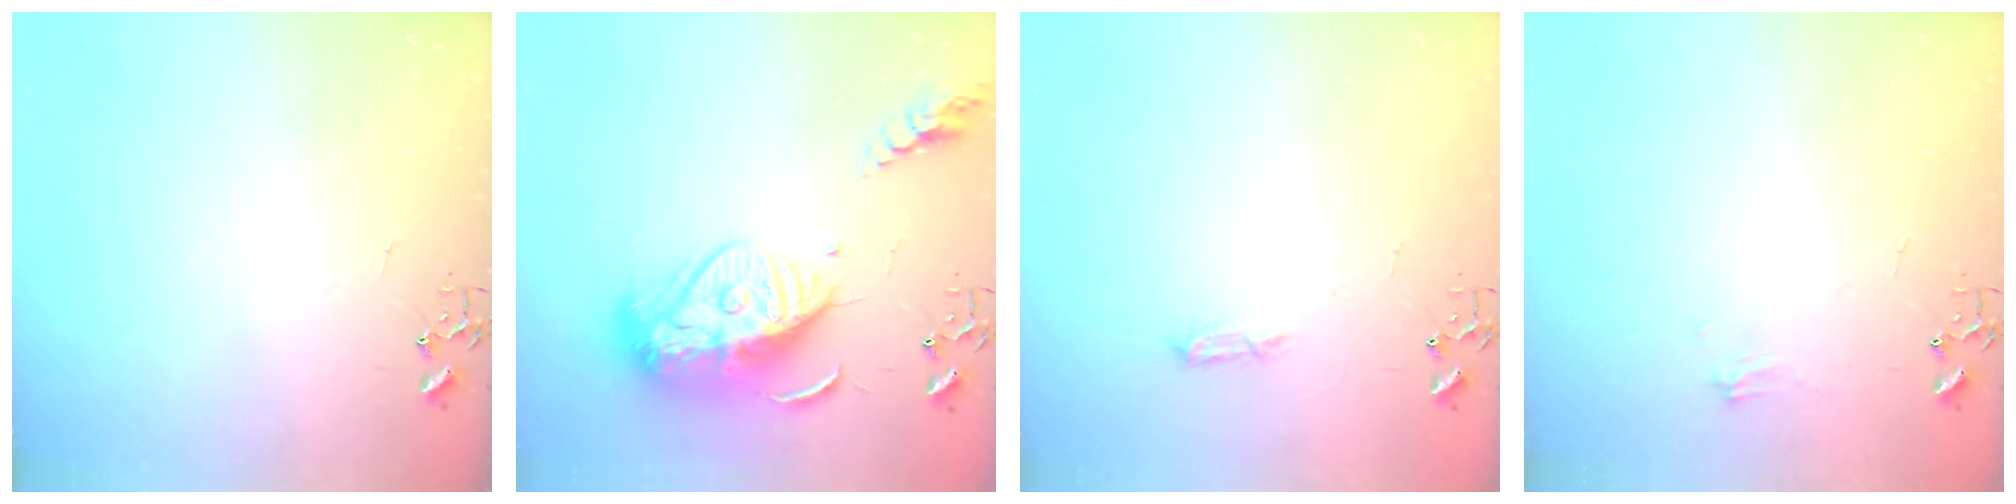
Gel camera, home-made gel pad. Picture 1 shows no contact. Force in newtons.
{"total": 18.4, "press": 18.3, "slide": 1.7}
{"total": 4.0, "press": 4.0, "slide": 0.6}
{"total": 6.1, "press": 6.1, "slide": 0.7}